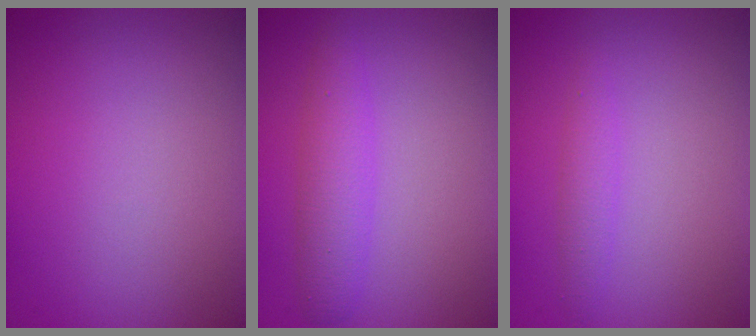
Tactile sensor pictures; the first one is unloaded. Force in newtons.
{"total": 3.1, "press": 3.1, "slide": 0.1}
{"total": 1.5, "press": 1.4, "slide": 0.1}